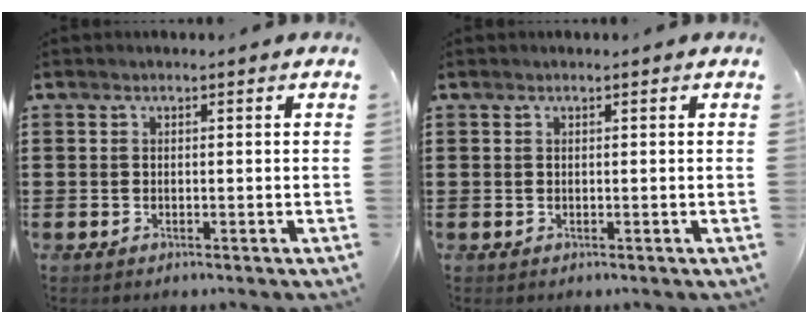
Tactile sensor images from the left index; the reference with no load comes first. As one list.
[{"total": 0.0}]